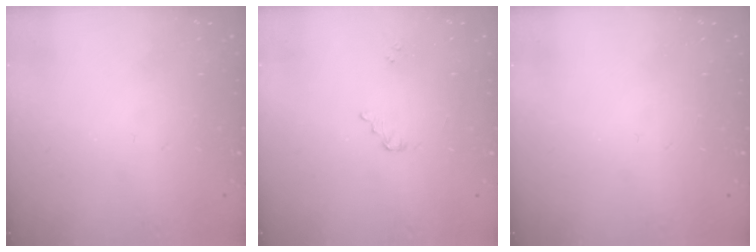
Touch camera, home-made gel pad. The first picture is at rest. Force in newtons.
{"total": 2.5, "press": 2.5, "slide": 0.1}
{"total": 0.0}